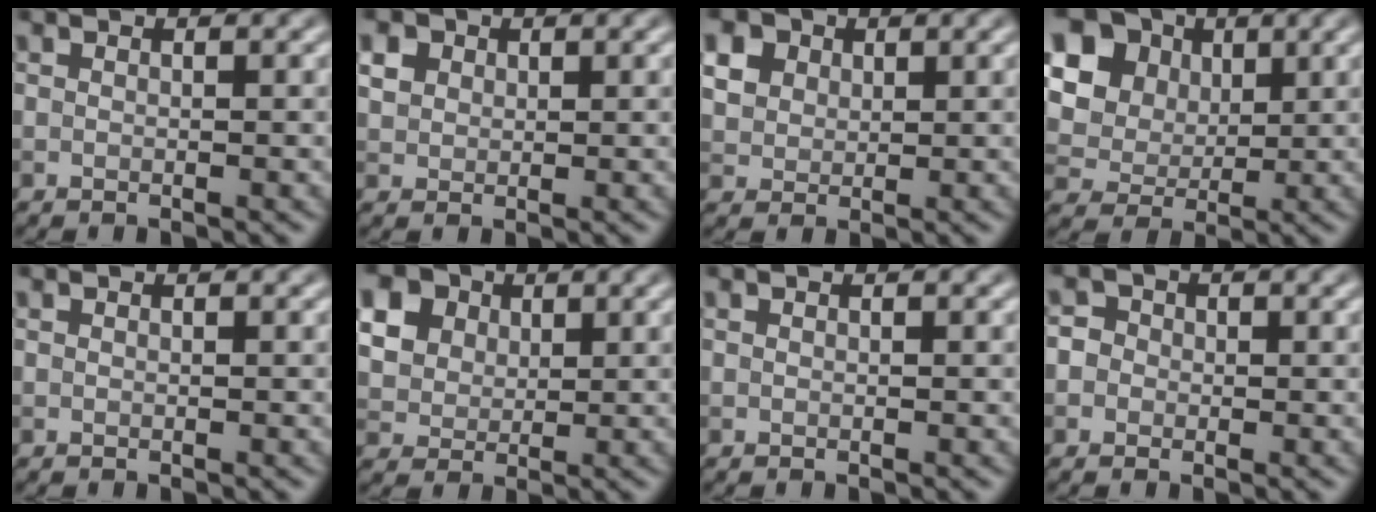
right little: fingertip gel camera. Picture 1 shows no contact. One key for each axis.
{"total": 2.2, "fx": 1.0, "fy": 1.8, "fz": 0.9, "tx": -0.020, "ty": 0.002, "tz": 0.022}
{"total": 5.8, "fx": 2.8, "fy": 4.4, "fz": 2.7, "tx": -0.085, "ty": 0.017, "tz": 0.047}
{"total": 15.6, "fx": 5.9, "fy": 12.8, "fz": 6.7, "tx": -0.177, "ty": 0.025, "tz": 0.100}
{"total": 0.0}
{"total": 11.6, "fx": 5.3, "fy": 9.0, "fz": 5.2, "tx": -0.143, "ty": 0.027, "tz": 0.091}
{"total": 0.0}
{"total": 2.6, "fx": 0.1, "fy": 2.5, "fz": 1.0, "tx": 0.010, "ty": 0.016, "tz": -0.028}